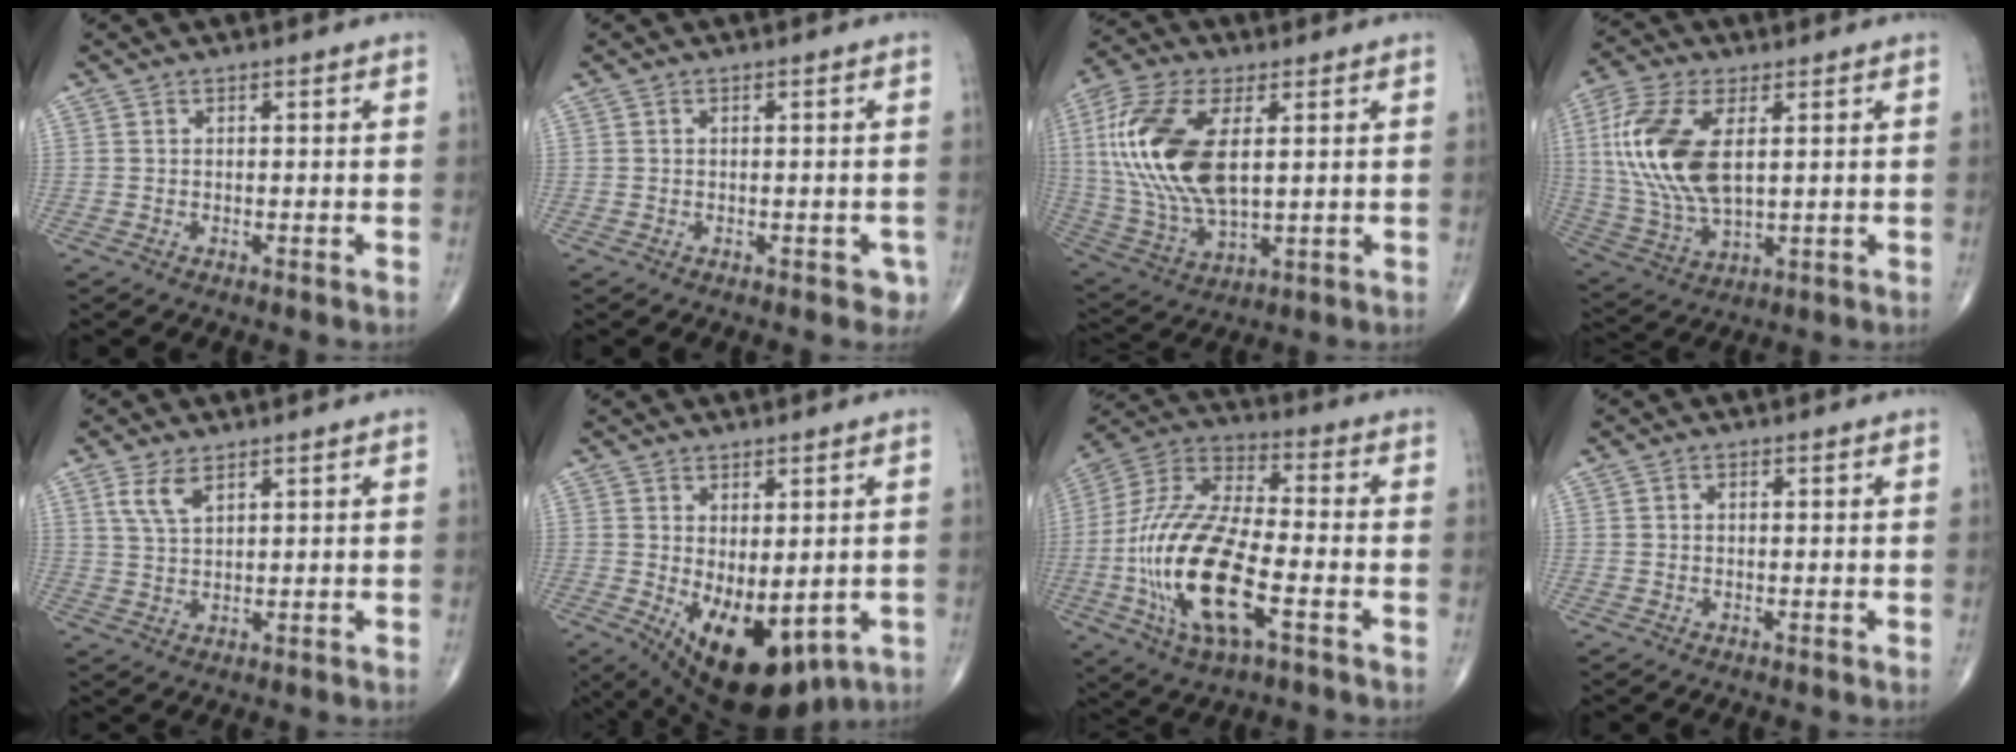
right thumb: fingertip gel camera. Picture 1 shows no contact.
{"total": 2.2, "force": [-0.9, 1.5, 1.4], "torque": [0.002, 0.002, -0.009]}
{"total": 20.0, "force": [3.8, 9.9, 17.0], "torque": [-0.365, -0.011, 0.073]}
{"total": 16.8, "force": [3.2, 8.4, 14.2], "torque": [-0.313, -0.007, 0.068]}
{"total": 4.6, "force": [2.6, 2.0, 3.3], "torque": [-0.065, -0.006, 0.057]}
{"total": 14.9, "force": [-3.8, 7.8, 12.1], "torque": [-0.175, -0.018, -0.030]}
{"total": 22.6, "force": [-6.0, 9.1, 19.7], "torque": [-0.417, 0.018, -0.105]}
{"total": 0.5, "force": [0.0, 0.4, 0.4], "torque": [-0.006, 0.002, -0.001]}